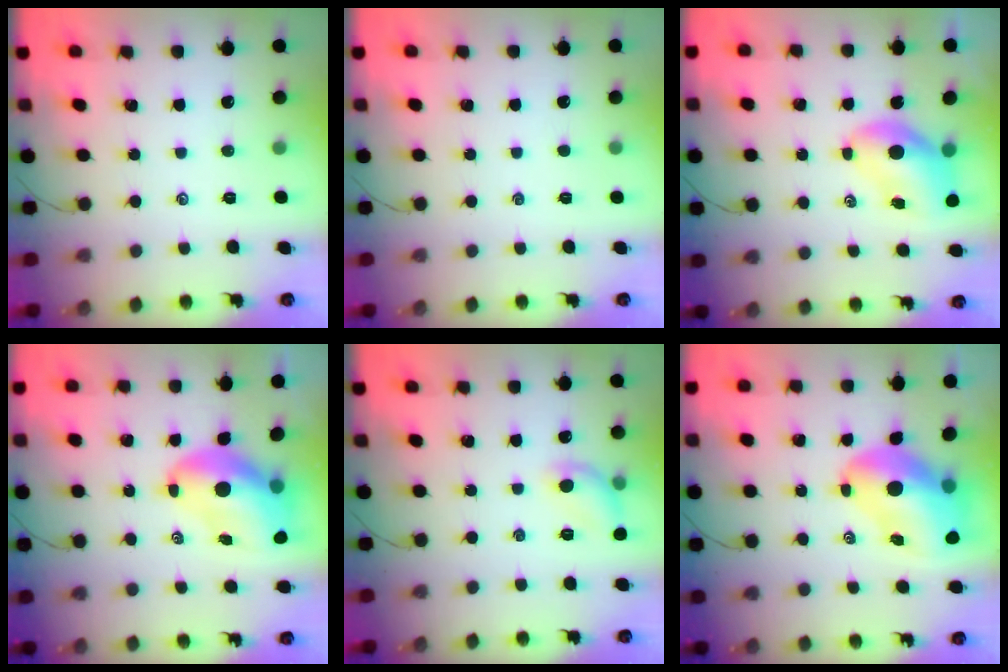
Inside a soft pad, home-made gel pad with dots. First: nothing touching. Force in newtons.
{"total": 0.0}
{"total": 8.4, "press": 8.2, "slide": 1.7}
{"total": 11.5, "press": 11.1, "slide": 3.1}
{"total": 7.7, "press": 7.6, "slide": 0.4}
{"total": 13.7, "press": 13.1, "slide": 4.0}